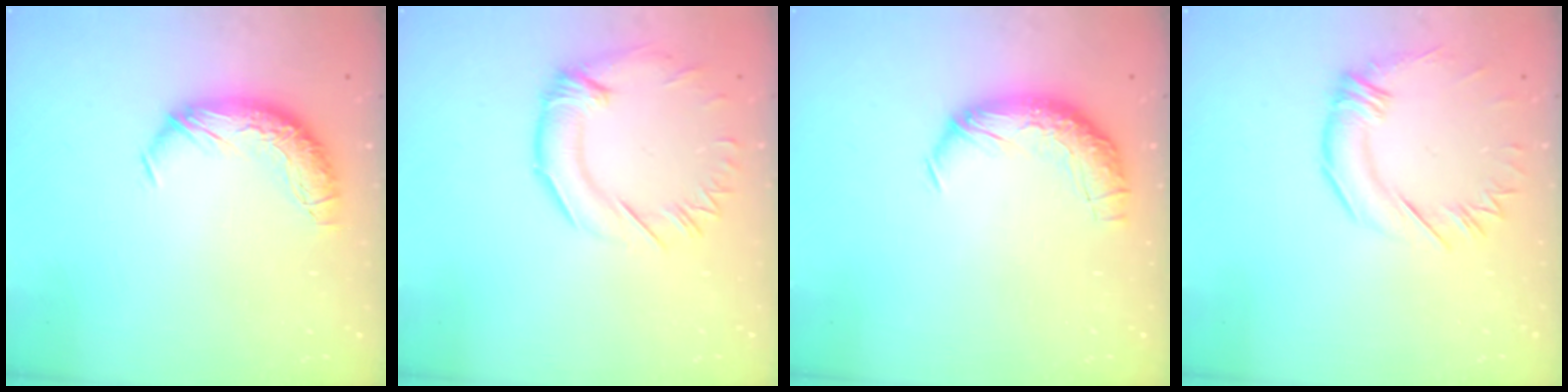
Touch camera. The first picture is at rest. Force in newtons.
{"total": 1.3, "press": 0.4, "slide": 1.3}
{"total": 2.3, "press": 1.0, "slide": 2.1}
{"total": 0.9, "press": 0.1, "slide": 0.9}